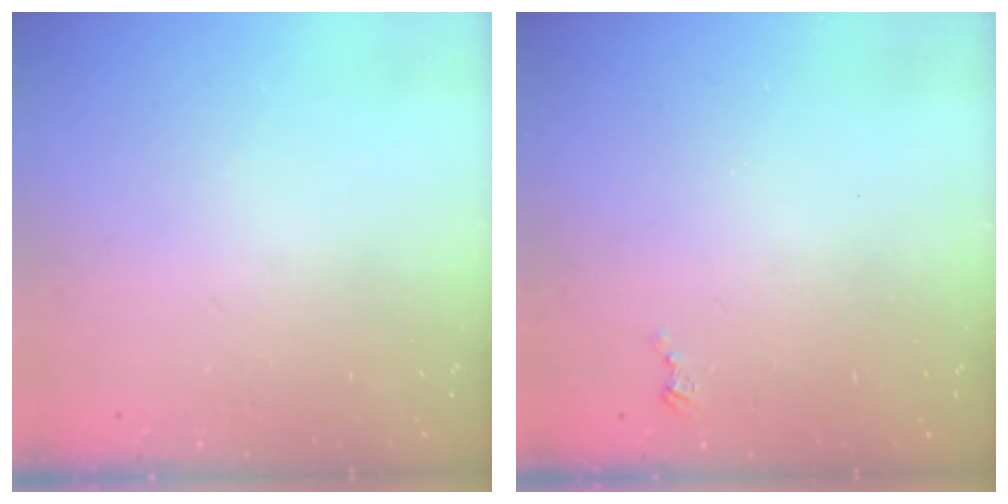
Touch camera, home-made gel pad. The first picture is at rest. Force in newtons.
{"total": 2.5, "press": 2.5, "slide": 0.3}